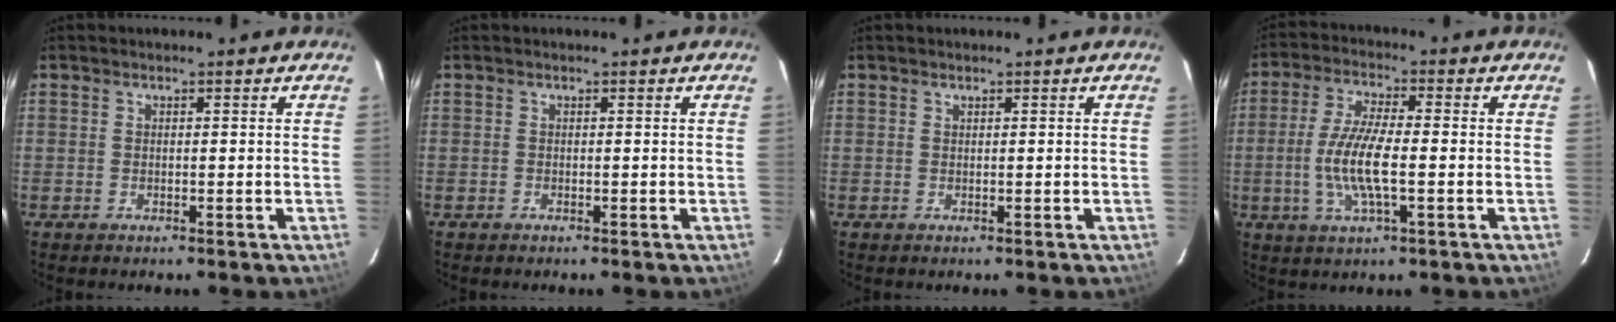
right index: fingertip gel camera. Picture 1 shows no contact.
{"total": 0.0}
{"total": 0.0}
{"total": 9.5, "force": [-1.6, 2.2, 9.1], "torque": [-0.186, -0.004, -0.036]}